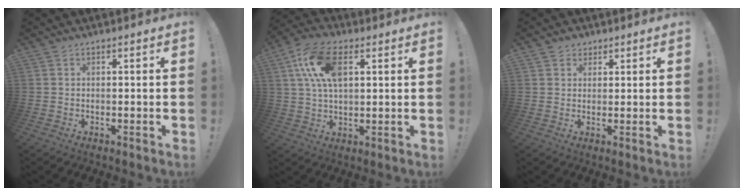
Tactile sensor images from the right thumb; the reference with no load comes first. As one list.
[{"total": 13.8, "force": [4.5, 7.5, 10.7], "torque": [-0.201, 0.004, 0.087]}, {"total": 3.0, "force": [1.8, 2.4, 0.5], "torque": [-0.001, -0.006, 0.031]}]